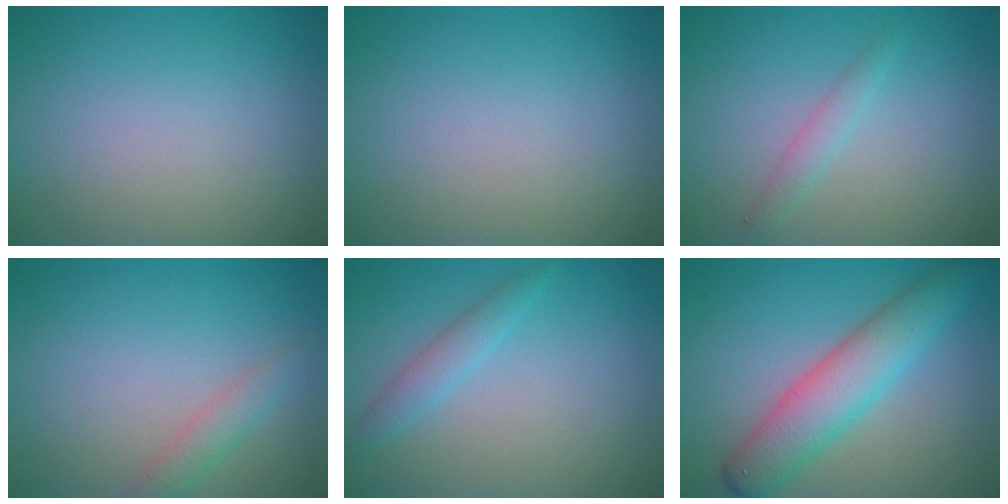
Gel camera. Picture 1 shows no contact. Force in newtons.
{"total": 0.0}
{"total": 1.1, "press": 1.1, "slide": 0.1}
{"total": 1.8, "press": 1.8, "slide": 0.1}
{"total": 1.9, "press": 1.9, "slide": 0.1}
{"total": 6.0, "press": 6.0, "slide": 0.2}